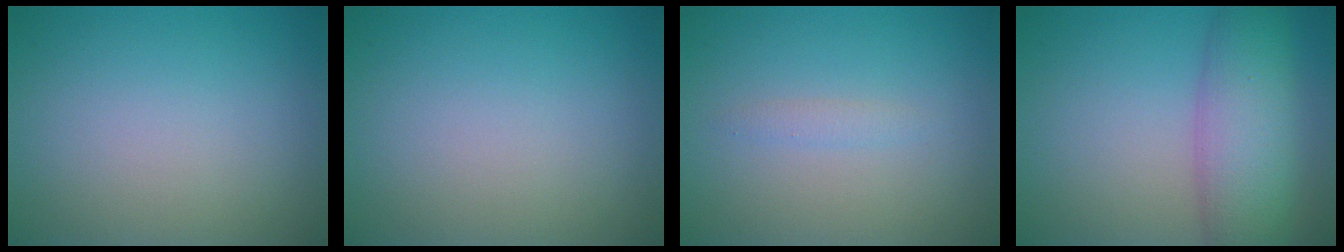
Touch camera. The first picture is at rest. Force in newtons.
{"total": 0.0}
{"total": 0.8, "press": 0.8, "slide": 0.0}
{"total": 7.0, "press": 7.0, "slide": 0.2}